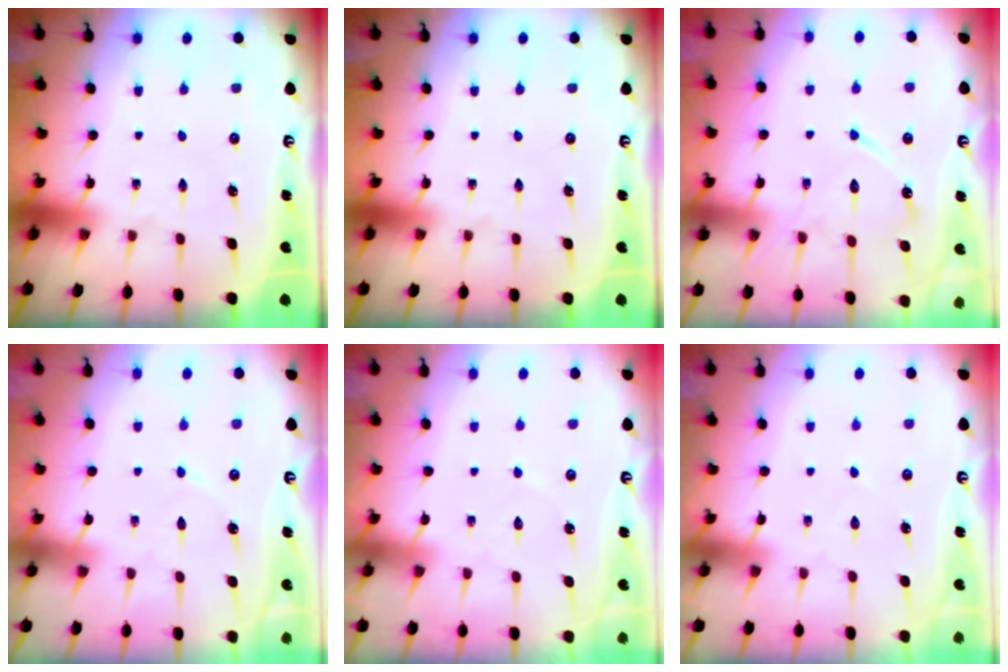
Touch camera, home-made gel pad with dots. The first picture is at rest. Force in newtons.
{"total": 0.0}
{"total": 12.1, "press": 12.1, "slide": 0.8}
{"total": 2.6, "press": 2.5, "slide": 0.3}
{"total": 2.5, "press": 2.5, "slide": 0.3}
{"total": 2.3, "press": 2.3, "slide": 0.3}